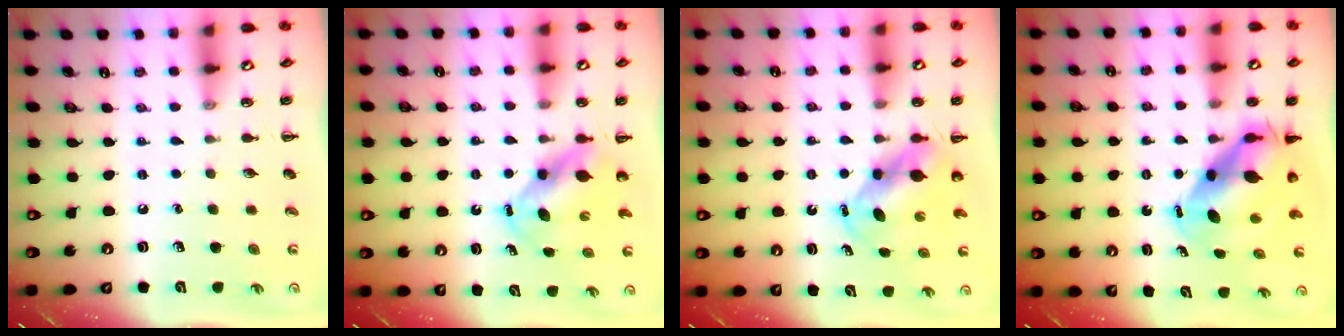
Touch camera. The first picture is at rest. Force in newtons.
{"total": 5.7, "press": 5.6, "slide": 1.1}
{"total": 5.3, "press": 5.1, "slide": 1.4}
{"total": 8.8, "press": 8.5, "slide": 2.2}